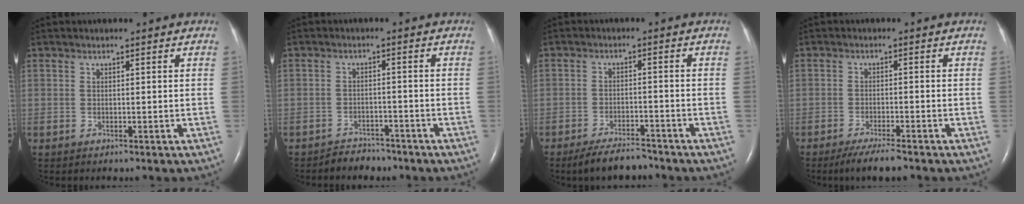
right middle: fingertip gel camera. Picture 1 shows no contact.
{"total": 3.3, "force": [-3.0, 1.4, -0.1], "torque": [-0.007, 0.001, -0.045]}
{"total": 5.8, "force": [-5.0, 1.5, 2.4], "torque": [-0.047, -0.010, -0.086]}
{"total": 4.9, "force": [-3.8, 0.5, 3.0], "torque": [-0.056, -0.012, -0.064]}